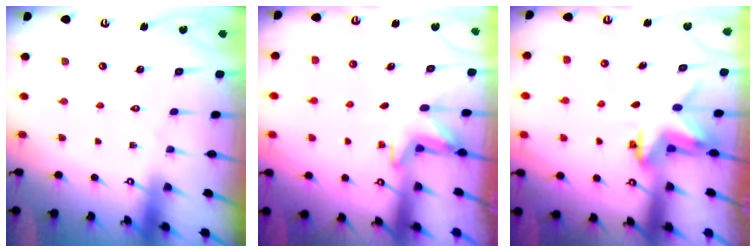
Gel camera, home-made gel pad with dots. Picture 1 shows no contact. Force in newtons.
{"total": 3.1, "press": 3.0, "slide": 0.7}
{"total": 3.0, "press": 3.0, "slide": 0.0}